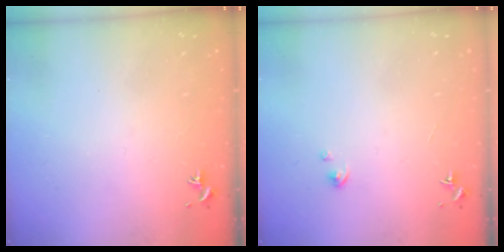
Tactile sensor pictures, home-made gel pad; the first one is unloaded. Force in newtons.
{"total": 1.8, "press": 1.8, "slide": 0.2}